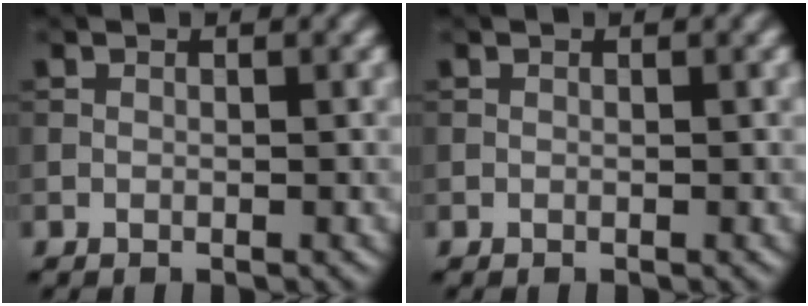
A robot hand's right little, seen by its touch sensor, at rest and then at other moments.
{"total": 0.0}